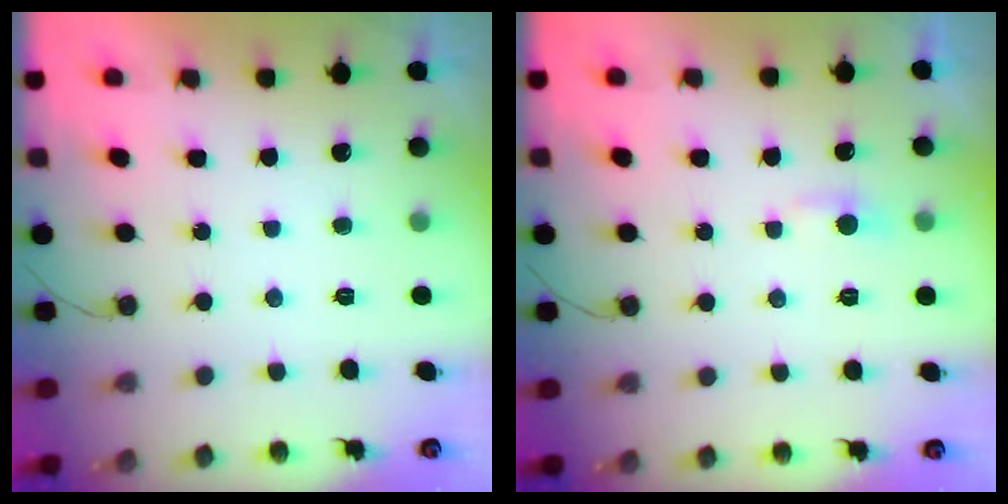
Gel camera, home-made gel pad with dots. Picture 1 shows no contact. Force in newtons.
{"total": 3.4, "press": 3.4, "slide": 0.4}